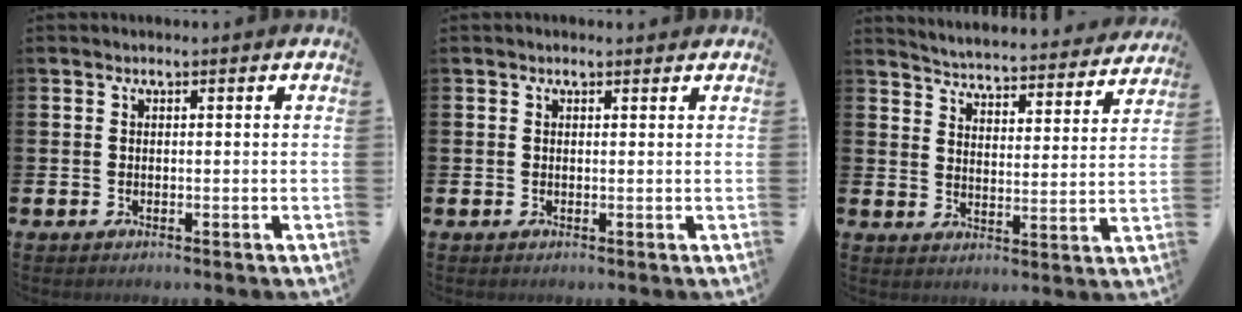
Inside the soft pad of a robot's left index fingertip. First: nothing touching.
{"total": 0.5, "force": [0.4, 0.1, 0.2], "torque": [0.006, -0.001, 0.005]}
{"total": 4.9, "force": [4.9, 0.3, 0.4], "torque": [-0.023, -0.047, 0.079]}